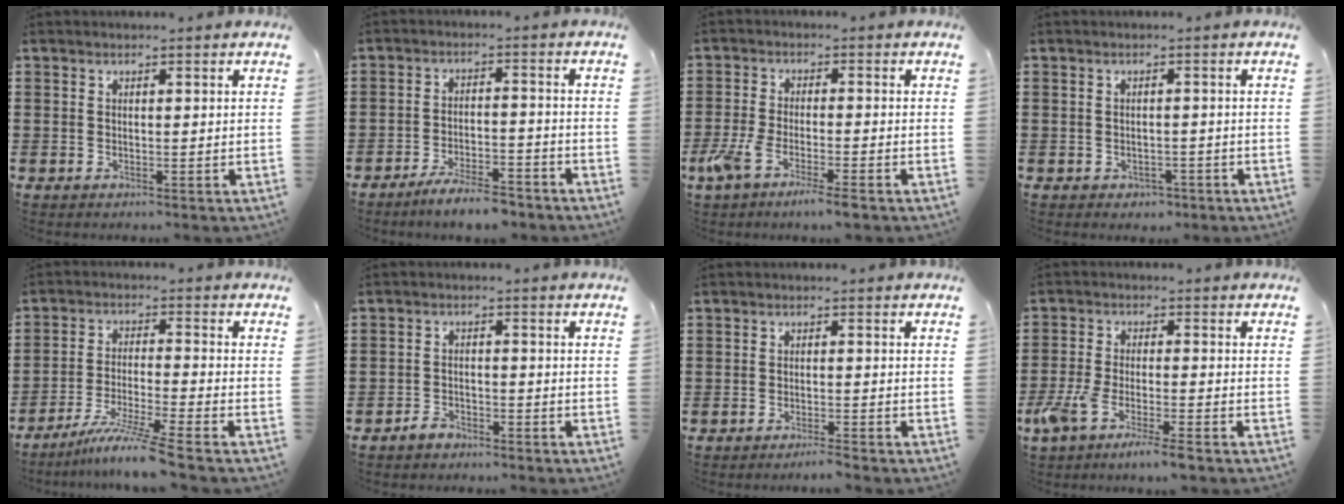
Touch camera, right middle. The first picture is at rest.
{"total": 5.6, "force": [-5.0, 0.6, 2.5], "torque": [-0.045, -0.001, -0.094]}
{"total": 5.4, "force": [-3.7, 0.5, 4.0], "torque": [-0.090, -0.016, -0.070]}
{"total": 1.0, "force": [-0.8, 0.6, 0.0], "torque": [-0.005, 0.001, -0.020]}
{"total": 7.1, "force": [-5.8, -0.7, 4.0], "torque": [-0.076, -0.020, -0.112]}
{"total": 2.3, "force": [-2.0, 0.9, 0.5], "torque": [-0.015, 0.003, -0.042]}
{"total": 1.7, "force": [-1.5, -0.2, 0.6], "torque": [-0.010, -0.001, -0.029]}
{"total": 5.8, "force": [-4.3, 0.3, 3.9], "torque": [-0.090, -0.019, -0.081]}